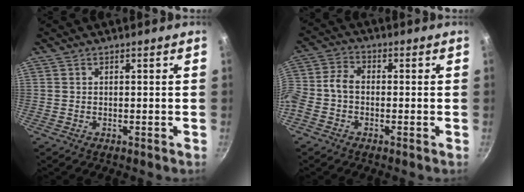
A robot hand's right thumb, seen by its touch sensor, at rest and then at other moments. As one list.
[{"total": 5.9, "force": [-1.9, 3.9, 4.0], "torque": [-0.092, 0.030, -0.053]}]